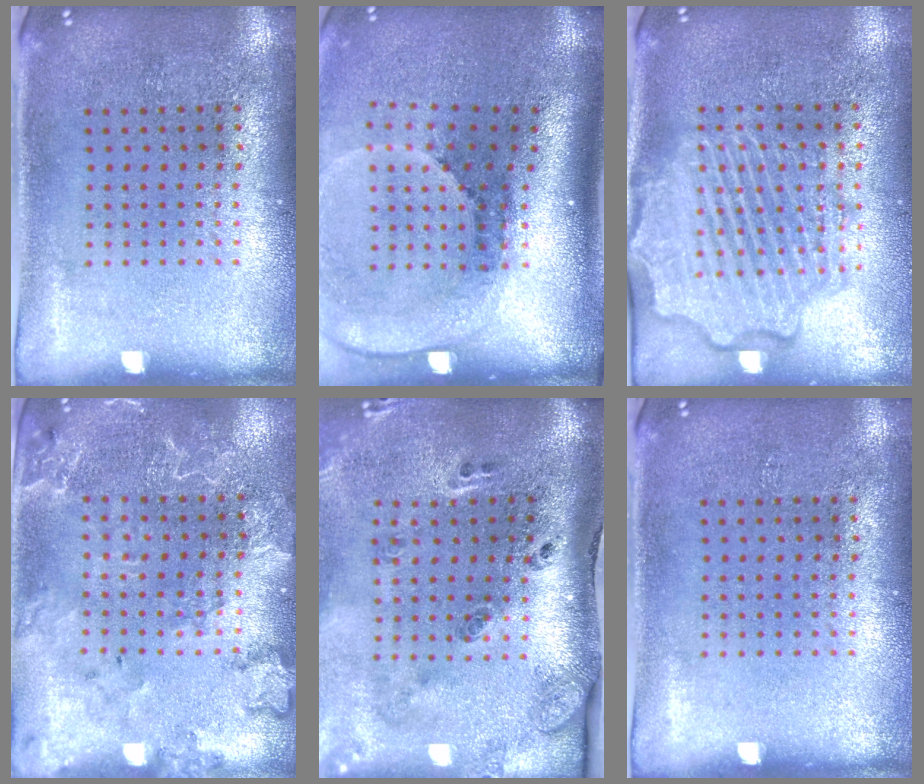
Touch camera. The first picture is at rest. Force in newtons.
{"total": 2.5, "press": 1.7, "slide": 1.8}
{"total": 3.9, "press": 3.9, "slide": 0.4}
{"total": 2.2, "press": 2.1, "slide": 0.5}
{"total": 3.1, "press": 1.7, "slide": 2.6}
{"total": 0.0}